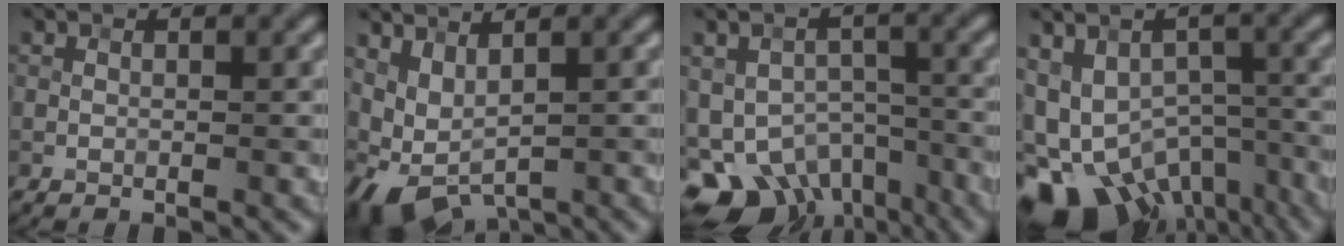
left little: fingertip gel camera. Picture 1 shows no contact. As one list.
[{"total": 4.8, "force": [0.0, 2.6, 4.1], "torque": [-0.096, -0.009, 0.010]}, {"total": 10.4, "force": [-6.8, 6.1, 4.9], "torque": [-0.077, -0.016, -0.098]}, {"total": 14.9, "force": [-8.4, 9.6, 7.6], "torque": [-0.127, -0.031, -0.095]}]